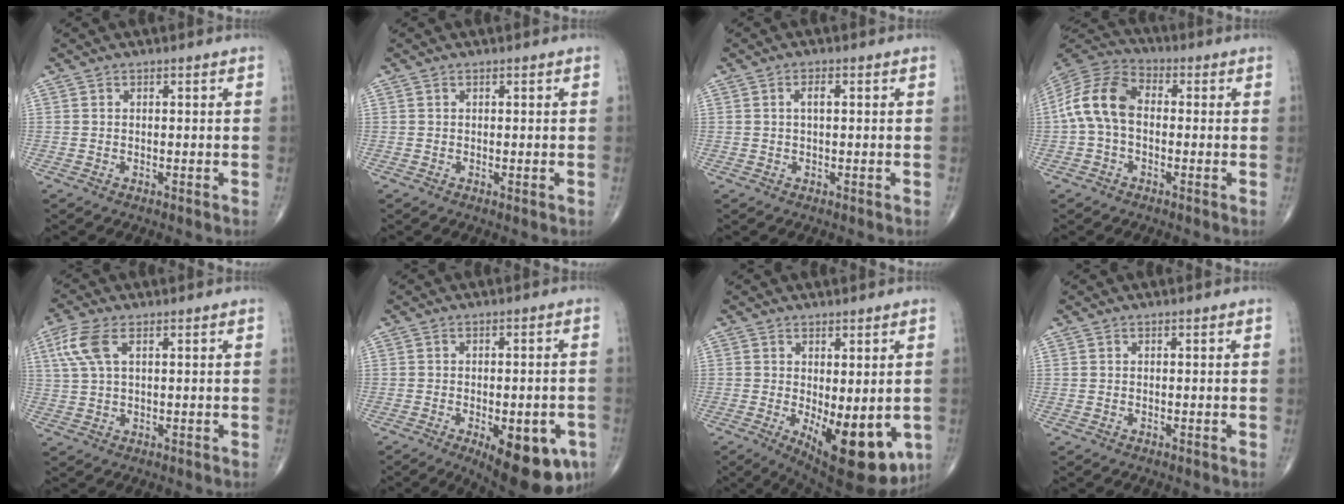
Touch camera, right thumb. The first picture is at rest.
{"total": 0.6, "force": [0.0, 0.1, 0.6], "torque": [-0.007, -0.002, 0.001]}
{"total": 1.9, "force": [0.4, 0.7, 1.7], "torque": [-0.030, 0.003, 0.006]}
{"total": 11.6, "force": [-0.4, 7.5, 8.8], "torque": [-0.173, 0.033, -0.020]}
{"total": 6.4, "force": [2.4, 2.9, 5.1], "torque": [-0.134, 0.012, 0.050]}
{"total": 15.0, "force": [-6.6, 6.1, 12.0], "torque": [-0.115, 0.007, -0.075]}
{"total": 15.3, "force": [-4.0, 6.3, 13.4], "torque": [-0.168, -0.026, -0.039]}
{"total": 0.0}